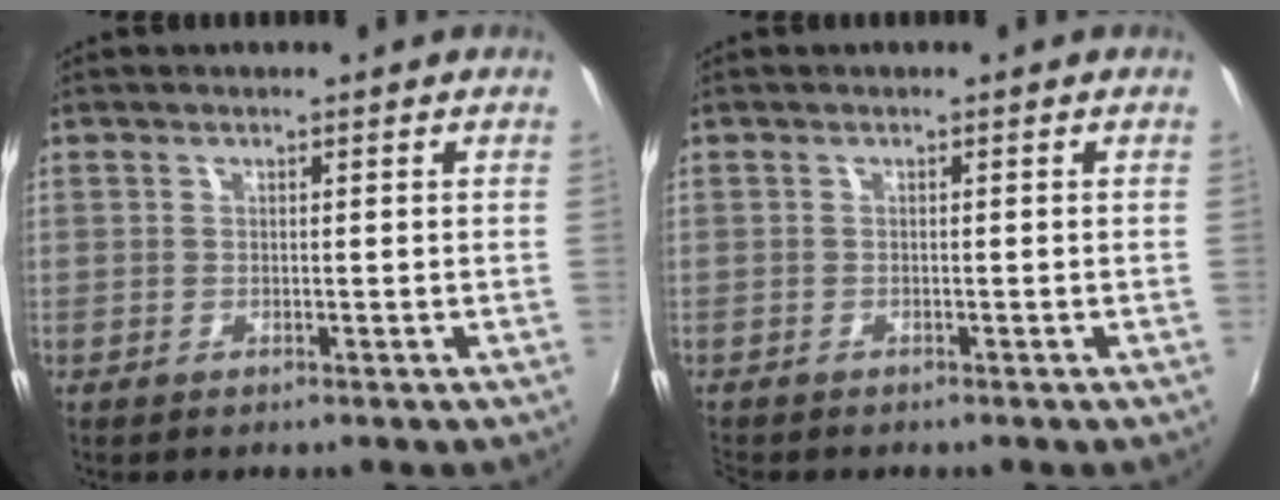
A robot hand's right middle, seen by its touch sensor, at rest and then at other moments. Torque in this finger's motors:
{"motor_torque": [0.13, -0.20, 0.05, 0.04]}